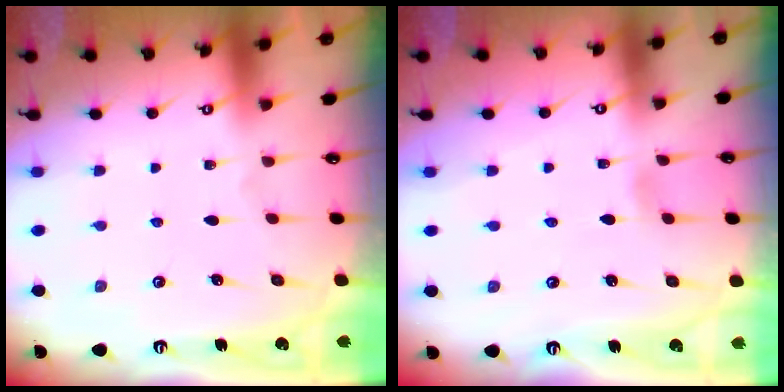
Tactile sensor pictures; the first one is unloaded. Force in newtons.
{"total": 2.9, "press": 2.8, "slide": 0.3}